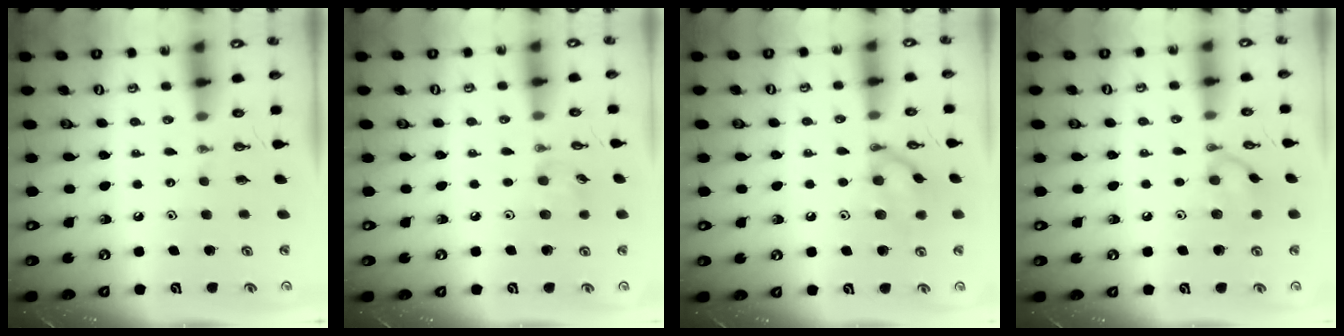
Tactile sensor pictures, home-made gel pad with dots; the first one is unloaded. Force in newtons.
{"total": 4.8, "press": 4.5, "slide": 1.4}
{"total": 10.7, "press": 10.7, "slide": 0.3}
{"total": 8.4, "press": 8.4, "slide": 0.3}